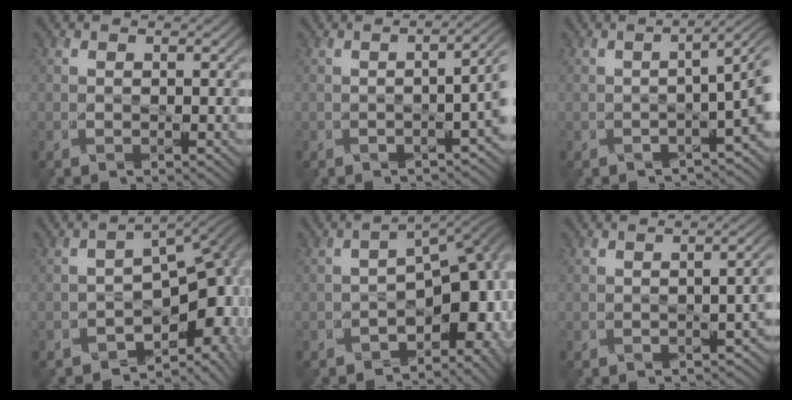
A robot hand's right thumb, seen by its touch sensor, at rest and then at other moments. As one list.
[{"total": 4.7, "force": [-1.2, 1.7, 4.3], "torque": [-0.048, -0.004, -0.015]}, {"total": 5.8, "force": [-1.9, 1.5, 5.3], "torque": [-0.062, -0.007, -0.032]}, {"total": 11.5, "force": [-5.0, 6.0, 8.4], "torque": [-0.107, -0.029, -0.072]}, {"total": 12.8, "force": [-5.2, 6.7, 9.5], "torque": [-0.097, -0.024, -0.068]}, {"total": 3.0, "force": [-1.3, 1.0, 2.5], "torque": [-0.034, -0.006, -0.013]}]